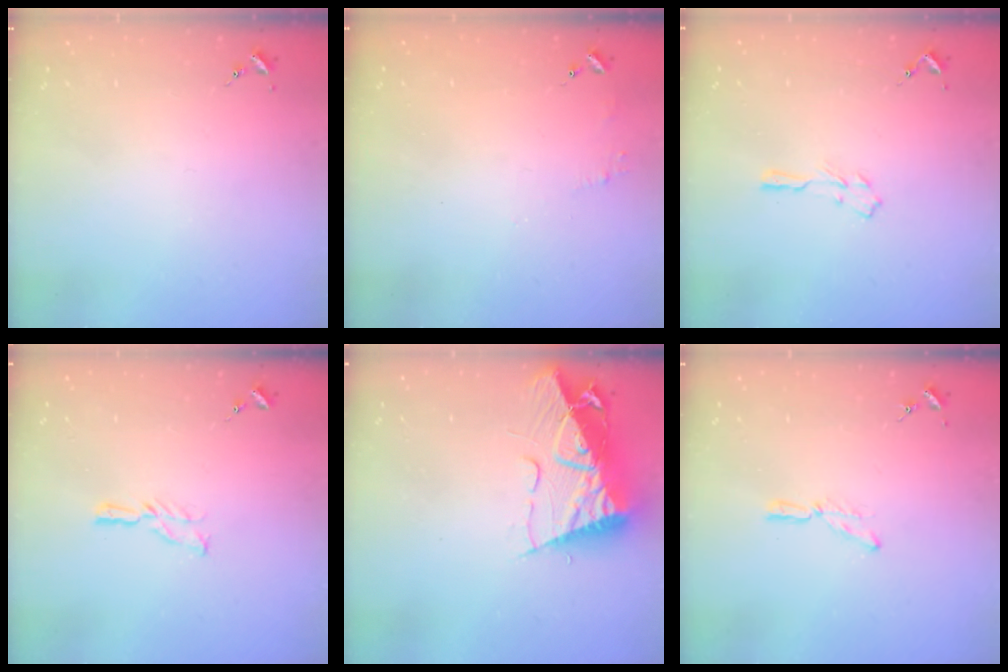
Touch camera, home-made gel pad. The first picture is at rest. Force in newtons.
{"total": 4.8, "press": 4.8, "slide": 0.4}
{"total": 3.5, "press": 3.5, "slide": 0.4}
{"total": 5.7, "press": 5.7, "slide": 0.1}
{"total": 13.6, "press": 13.6, "slide": 1.1}
{"total": 6.4, "press": 6.4, "slide": 0.3}